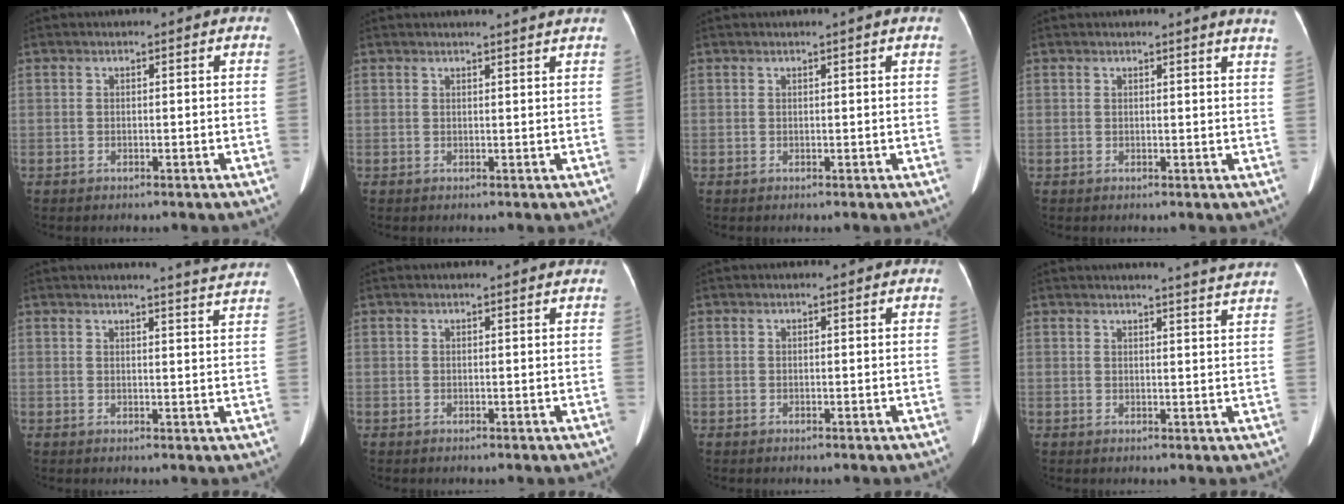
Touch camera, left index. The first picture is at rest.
{"total": 4.3, "force": [4.0, -0.8, 1.4], "torque": [-0.016, 0.004, 0.037]}
{"total": 0.7, "force": [0.5, -0.3, 0.5], "torque": [-0.014, -0.002, 0.013]}
{"total": 3.7, "force": [3.3, -0.7, 1.6], "torque": [-0.018, -0.013, 0.018]}
{"total": 7.0, "force": [6.7, -1.5, 1.3], "torque": [-0.026, -0.031, 0.065]}
{"total": 1.1, "force": [1.0, -0.1, 0.2], "torque": [-0.010, 0.004, 0.012]}
{"total": 0.7, "force": [0.6, 0.1, 0.3], "torque": [-0.006, 0.004, 0.006]}
{"total": 8.4, "force": [8.0, -1.5, 2.0], "torque": [-0.027, -0.031, 0.077]}